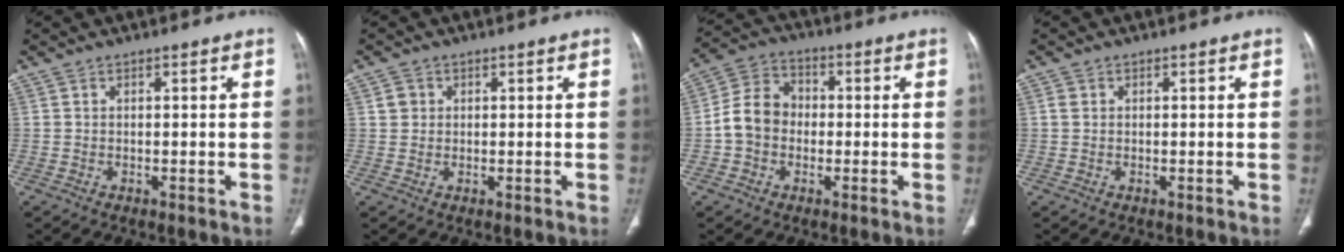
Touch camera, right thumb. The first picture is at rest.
{"total": 2.1, "force": [0.6, 1.9, 0.6], "torque": [-0.001, -0.001, 0.008]}
{"total": 8.9, "force": [-1.1, 7.5, 4.8], "torque": [-0.073, 0.033, -0.034]}
{"total": 1.1, "force": [0.3, 0.9, 0.5], "torque": [-0.006, 0.002, 0.006]}